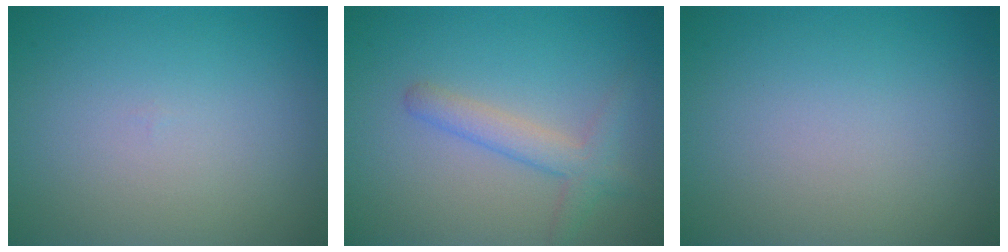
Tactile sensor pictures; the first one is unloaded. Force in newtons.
{"total": 2.8, "press": 2.8, "slide": 0.1}
{"total": 0.0}